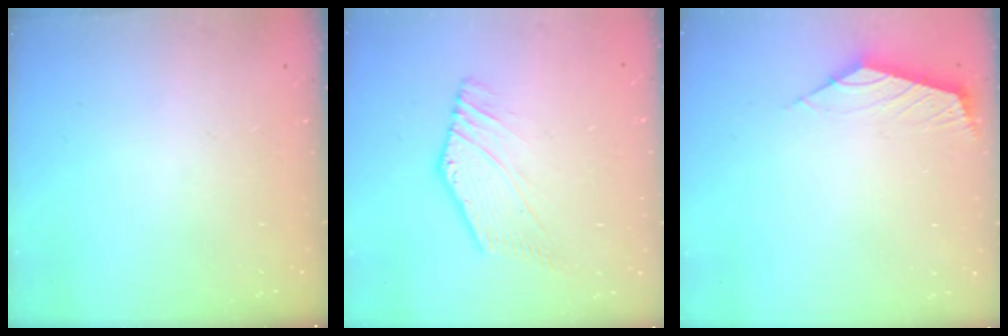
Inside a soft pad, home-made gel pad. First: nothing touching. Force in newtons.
{"total": 1.7, "press": 1.3, "slide": 1.1}
{"total": 2.5, "press": 2.4, "slide": 0.7}